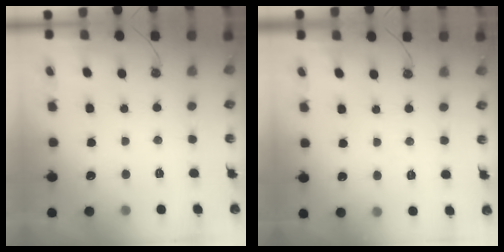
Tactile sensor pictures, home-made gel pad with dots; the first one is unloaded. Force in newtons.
{"total": 3.2, "press": 3.1, "slide": 0.3}